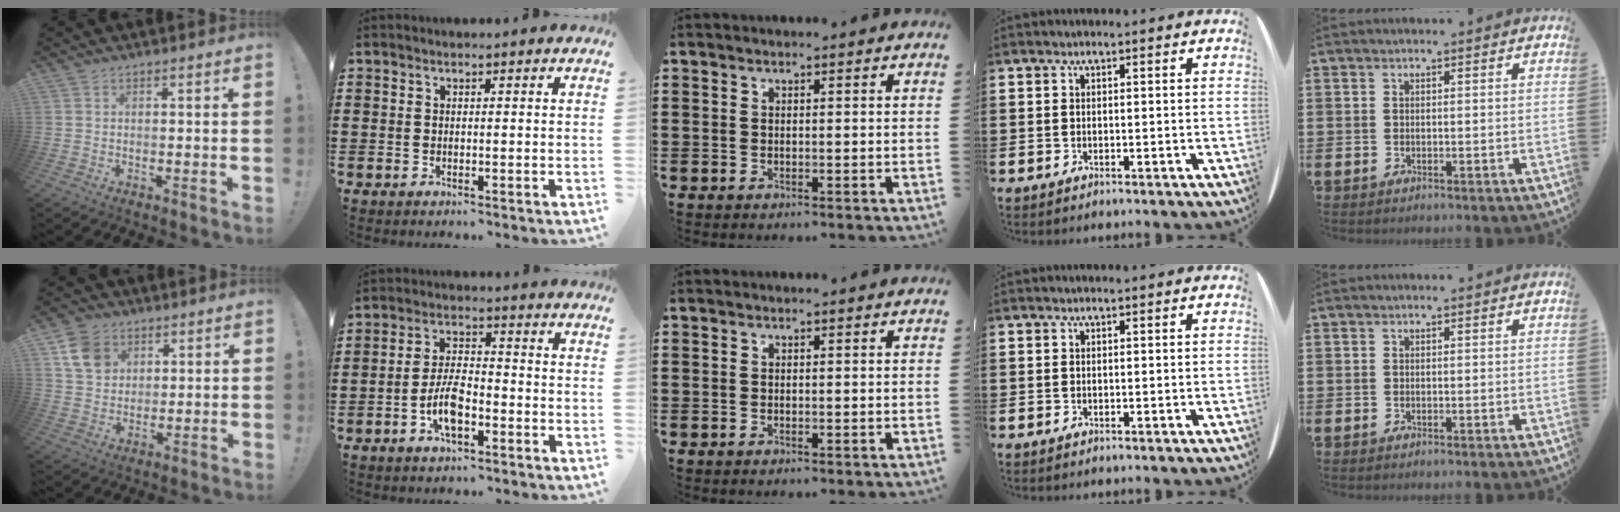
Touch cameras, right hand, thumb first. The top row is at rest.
{"thumb": {"total": 9.6, "force": [4.6, 7.5, 3.9], "torque": [-0.056, -0.016, 0.093]}, "index": {"total": 6.6, "force": [-2.5, 2.8, 5.5], "torque": [-0.125, 0.001, -0.053]}}